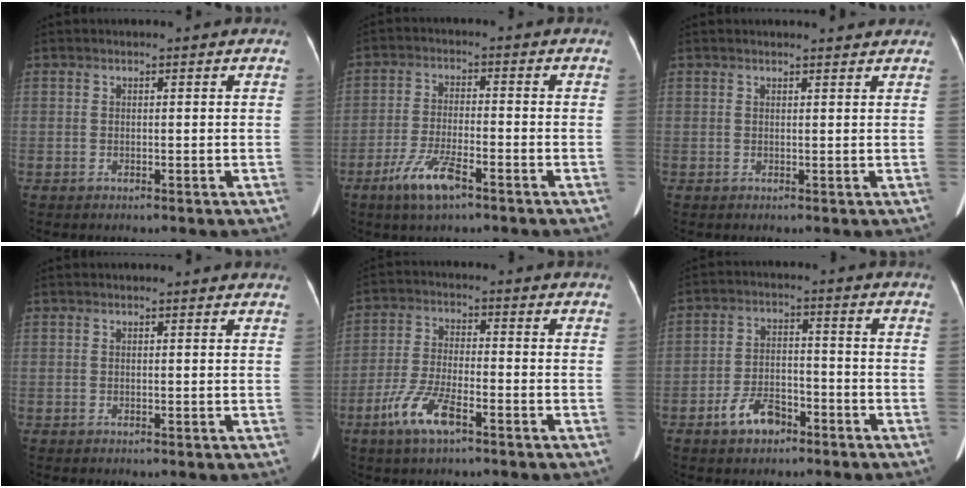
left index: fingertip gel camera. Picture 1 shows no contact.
{"total": 6.9, "force": [-4.3, 1.4, 5.2], "torque": [-0.110, -0.009, -0.079]}
{"total": 2.8, "force": [2.8, 0.2, 0.5], "torque": [-0.013, 0.005, 0.029]}
{"total": 1.9, "force": [1.8, 0.3, 0.4], "torque": [-0.013, 0.006, 0.011]}
{"total": 7.7, "force": [-4.4, 1.9, 6.0], "torque": [-0.131, -0.007, -0.084]}
{"total": 6.3, "force": [-4.0, 3.4, 3.5], "torque": [-0.075, 0.011, -0.066]}